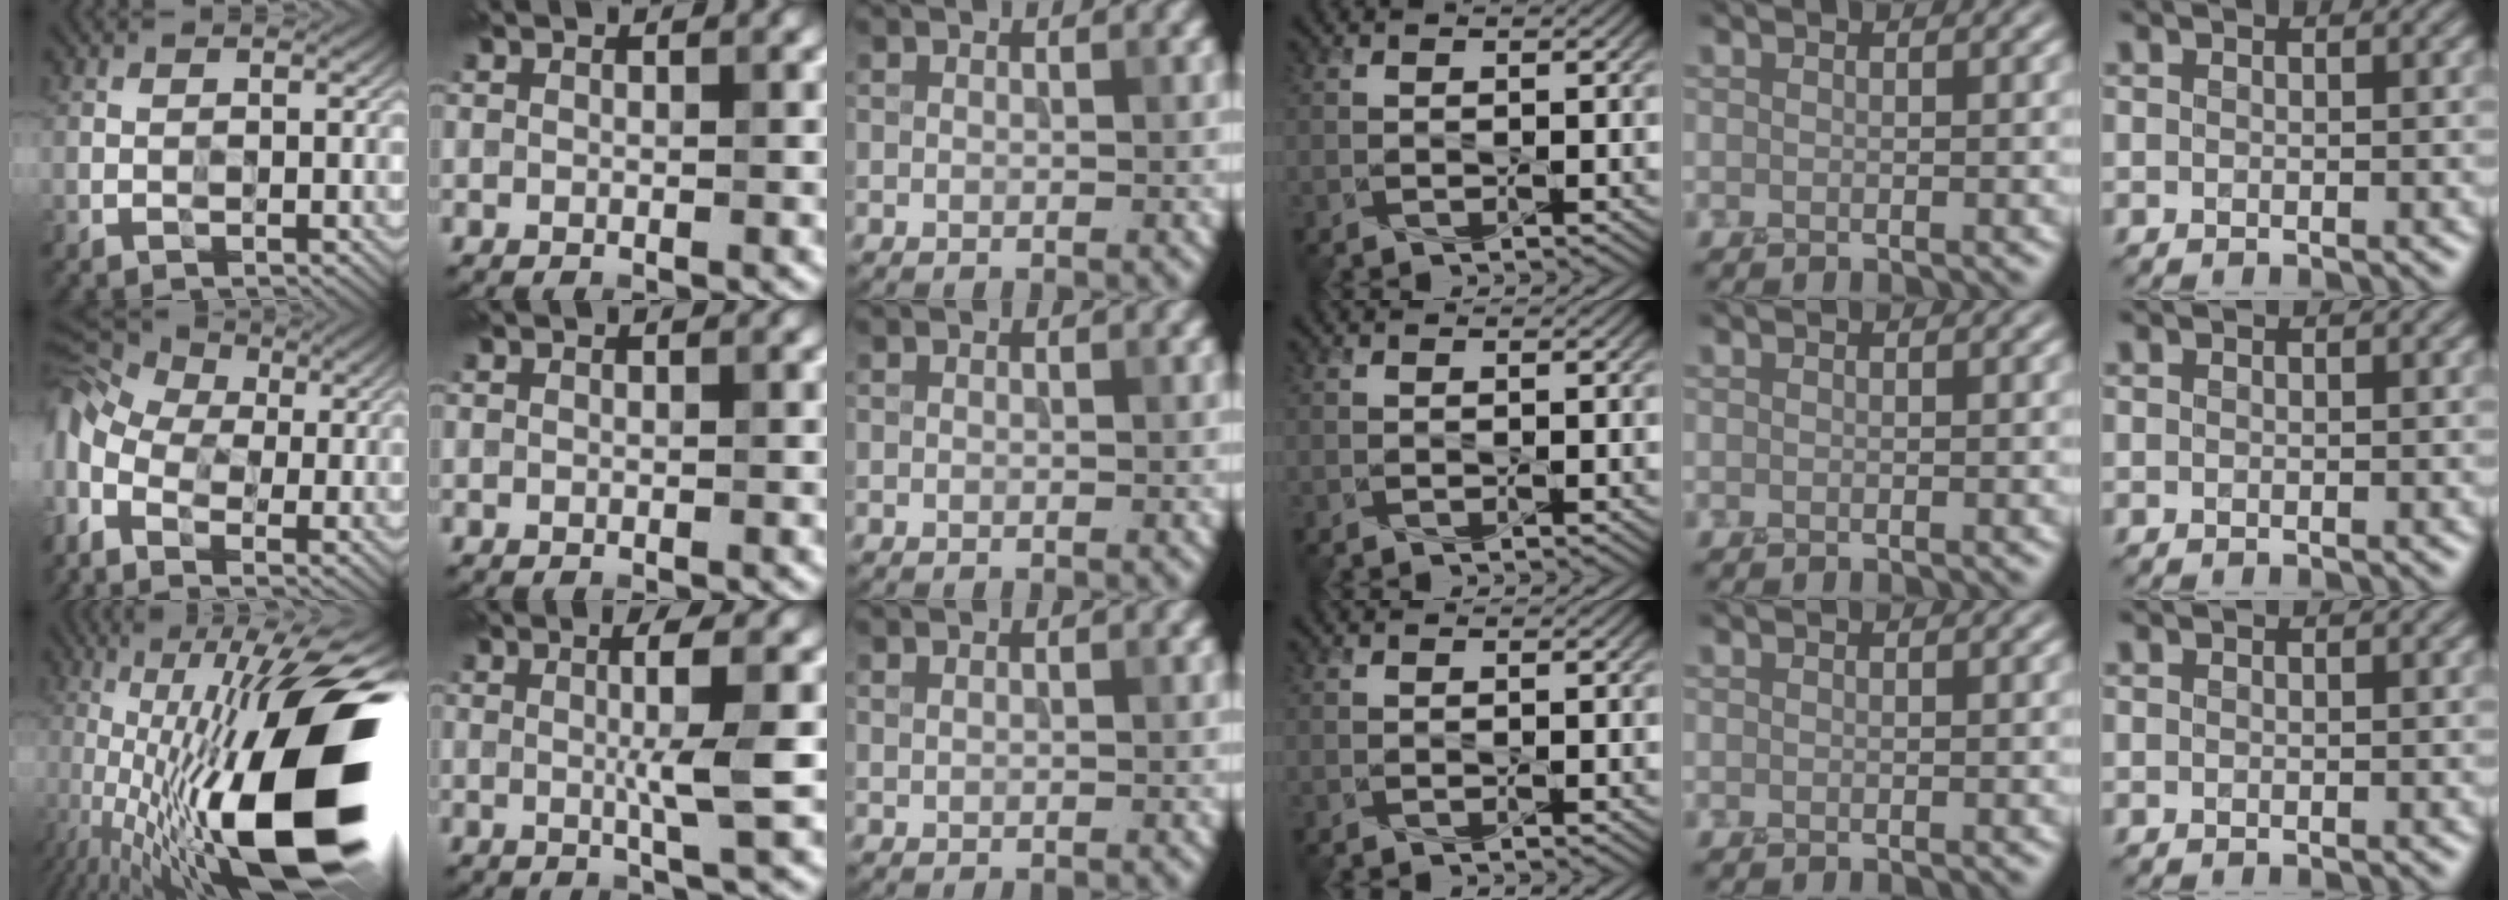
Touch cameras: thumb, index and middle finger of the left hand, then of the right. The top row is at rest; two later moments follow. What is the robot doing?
{"motion": "press", "object": "grip strengthener"}